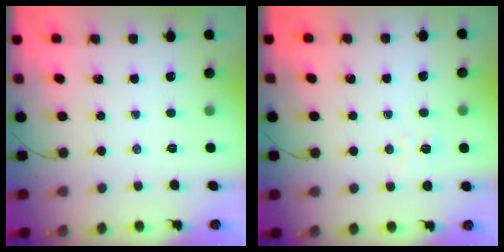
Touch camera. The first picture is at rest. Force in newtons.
{"total": 4.1, "press": 4.0, "slide": 0.8}